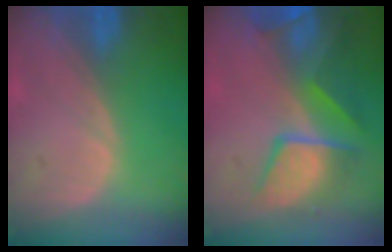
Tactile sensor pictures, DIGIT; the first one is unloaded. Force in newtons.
{"total": 9.7, "press": 8.6, "slide": 4.6}